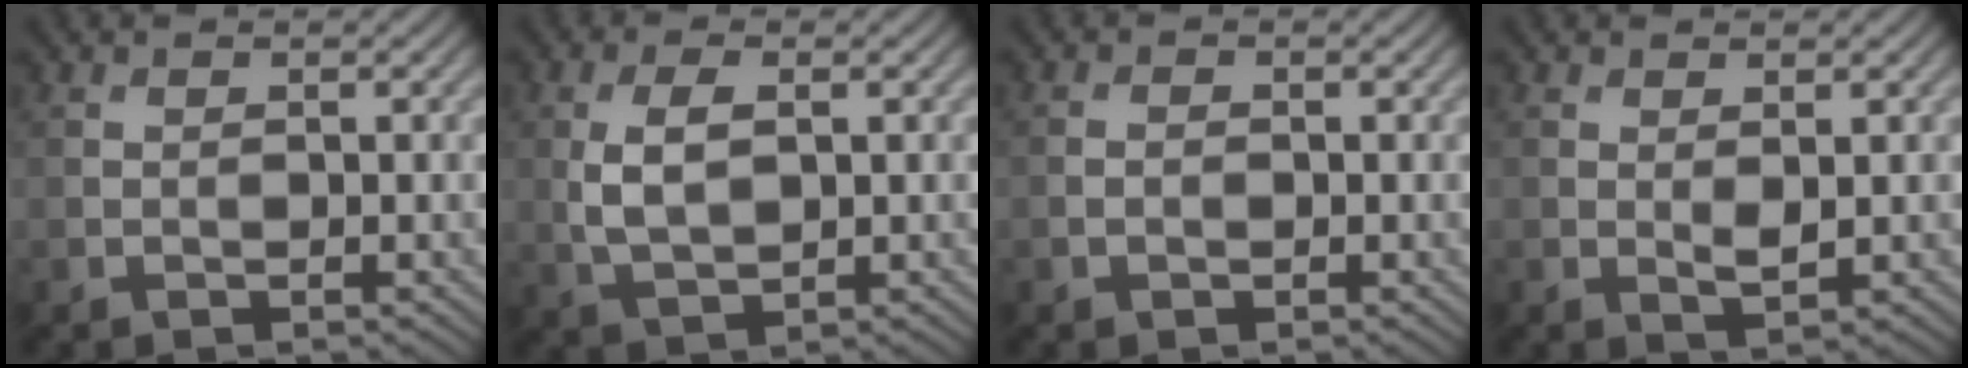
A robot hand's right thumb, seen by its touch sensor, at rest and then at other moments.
{"total": 4.8, "force": [0.6, 2.6, 4.1], "torque": [-0.093, -0.002, 0.015]}
{"total": 1.1, "force": [-0.4, 0.7, 0.7], "torque": [-0.015, -0.001, -0.008]}
{"total": 1.3, "force": [0.5, 0.4, 1.2], "torque": [-0.024, -0.006, 0.013]}